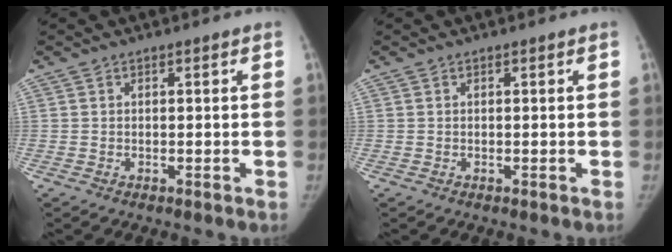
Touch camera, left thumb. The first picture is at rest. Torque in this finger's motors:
{"motor_torque": [-0.07, 0.04, 0.16, -0.14, 0.00]}